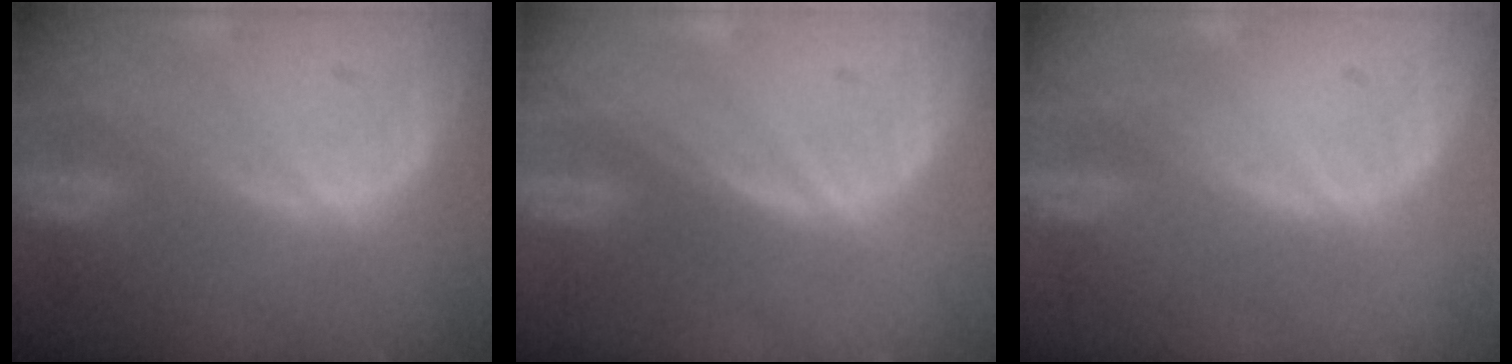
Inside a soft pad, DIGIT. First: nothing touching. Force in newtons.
{"total": 0.0}
{"total": 0.0}